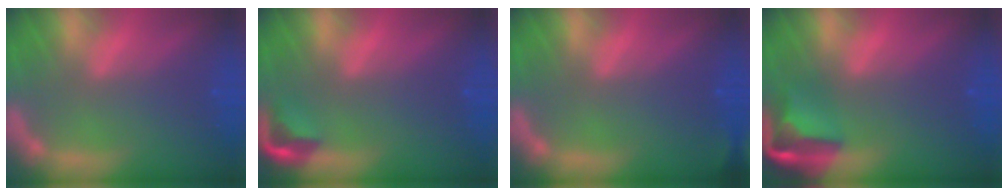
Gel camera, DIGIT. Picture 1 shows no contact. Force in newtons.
{"total": 2.9}
{"total": 1.4}
{"total": 6.4}